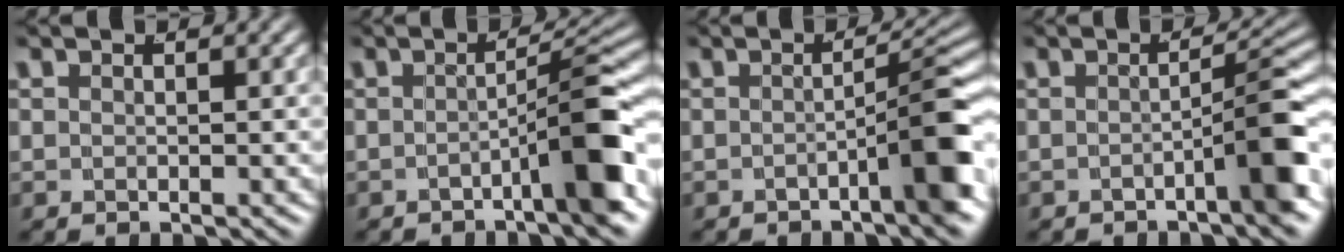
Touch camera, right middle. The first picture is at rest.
{"total": 5.4, "force": [-2.3, 0.4, 4.9], "torque": [-0.061, 0.016, -0.042]}
{"total": 5.0, "force": [-1.9, 0.6, 4.5], "torque": [-0.056, 0.011, -0.035]}
{"total": 4.5, "force": [-1.8, 0.5, 4.1], "torque": [-0.049, 0.011, -0.033]}